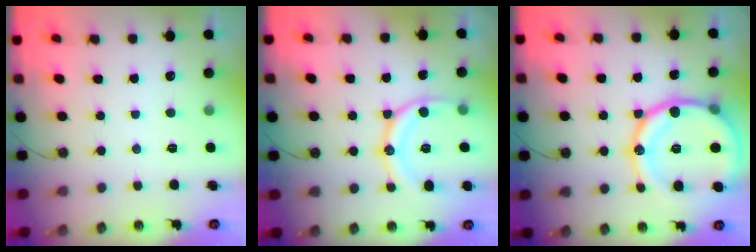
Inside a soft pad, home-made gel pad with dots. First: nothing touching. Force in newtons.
{"total": 13.4, "press": 13.4, "slide": 0.8}
{"total": 21.5, "press": 21.2, "slide": 3.4}